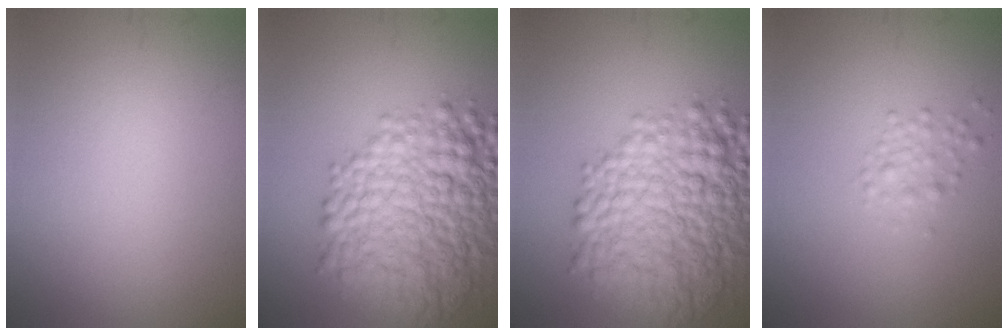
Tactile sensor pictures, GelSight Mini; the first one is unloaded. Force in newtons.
{"total": 10.5, "press": 10.5, "slide": 0.0}
{"total": 10.5, "press": 10.5, "slide": 0.0}
{"total": 1.4, "press": 1.4, "slide": 0.0}